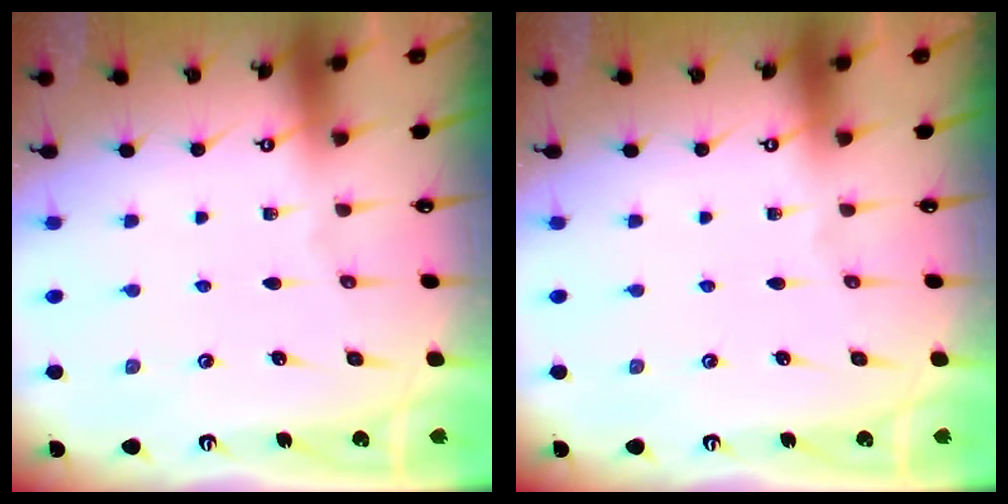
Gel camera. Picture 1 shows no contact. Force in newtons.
{"total": 0.0}